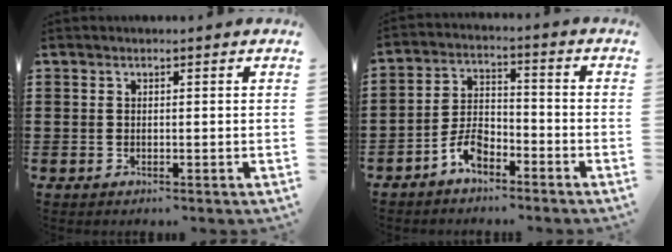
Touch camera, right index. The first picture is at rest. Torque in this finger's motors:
{"motor_torque": [1.91, 0.23, 0.18, 0.00]}